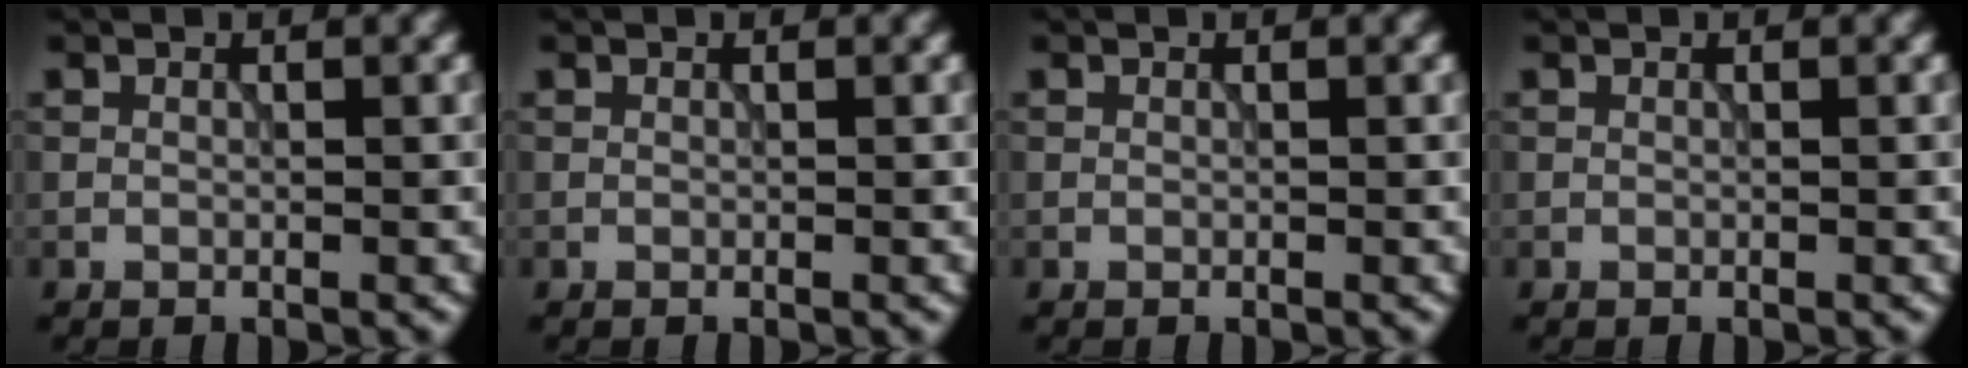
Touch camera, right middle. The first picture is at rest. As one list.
[{"total": 0.0}, {"total": 0.0}, {"total": 0.0}]